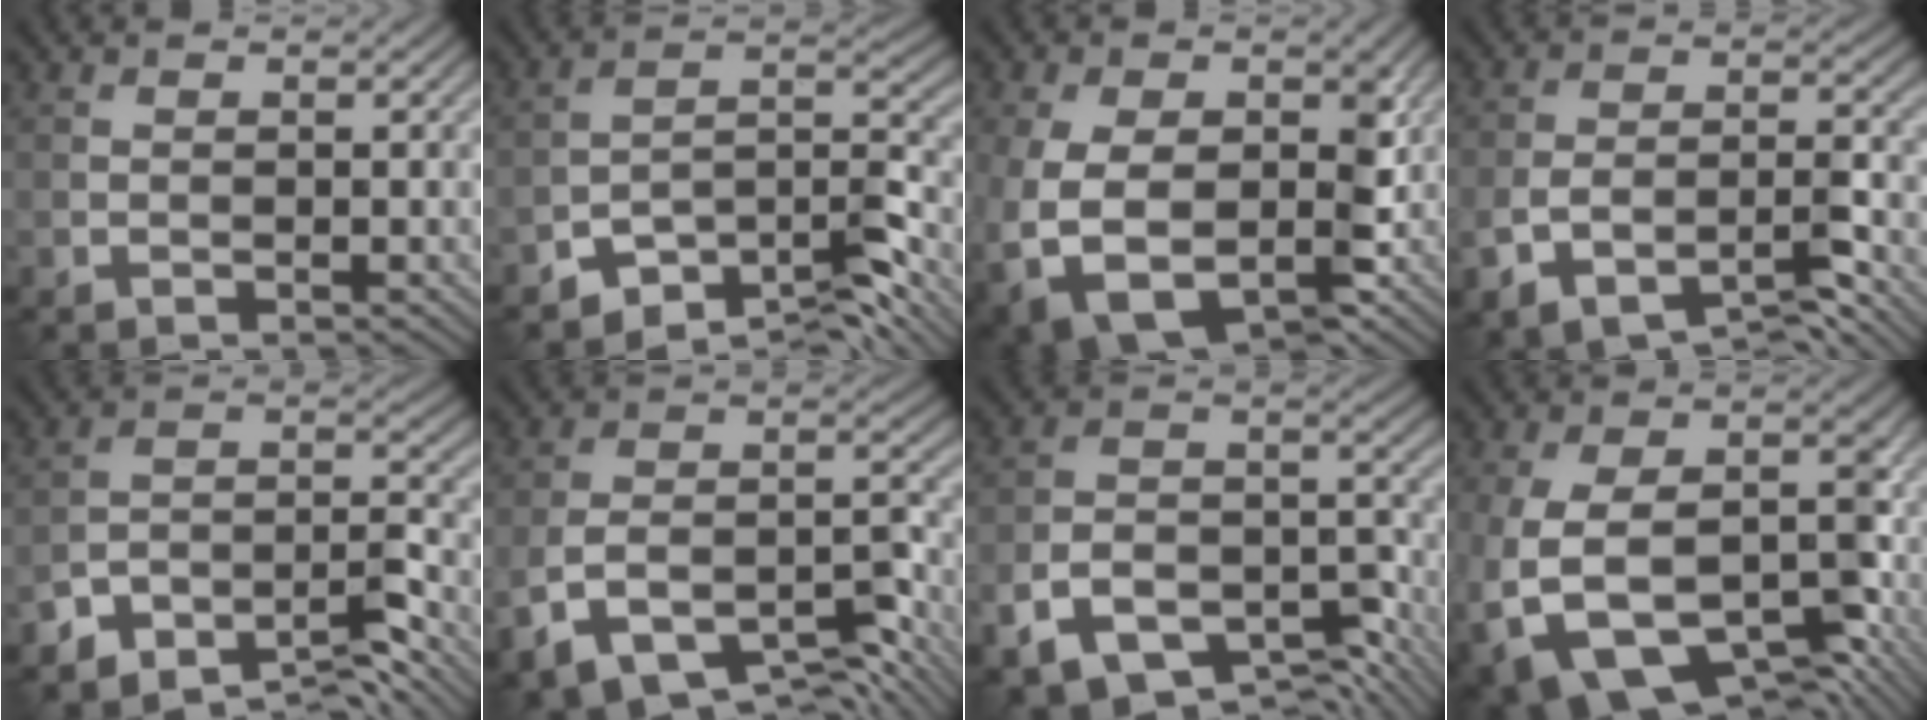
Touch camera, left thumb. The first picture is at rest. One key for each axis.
{"total": 9.6, "fx": -7.2, "fy": 3.6, "fz": 5.2, "tx": -0.072, "ty": -0.003, "tz": -0.139}
{"total": 11.2, "fx": -2.3, "fy": 7.6, "fz": 7.9, "tx": -0.172, "ty": -0.038, "tz": -0.027}
{"total": 8.0, "fx": -5.4, "fy": 2.9, "fz": 5.2, "tx": -0.090, "ty": -0.003, "tz": -0.099}
{"total": 9.1, "fx": -7.4, "fy": 3.4, "fz": 4.2, "tx": -0.060, "ty": -0.001, "tz": -0.143}
{"total": 11.6, "fx": -7.7, "fy": 4.8, "fz": 7.4, "tx": -0.134, "ty": -0.014, "tz": -0.131}
{"total": 11.5, "fx": -7.7, "fy": 5.8, "fz": 6.3, "tx": -0.120, "ty": -0.018, "tz": -0.131}
{"total": 14.4, "fx": -6.5, "fy": 8.7, "fz": 9.6, "tx": -0.182, "ty": -0.040, "tz": -0.086}